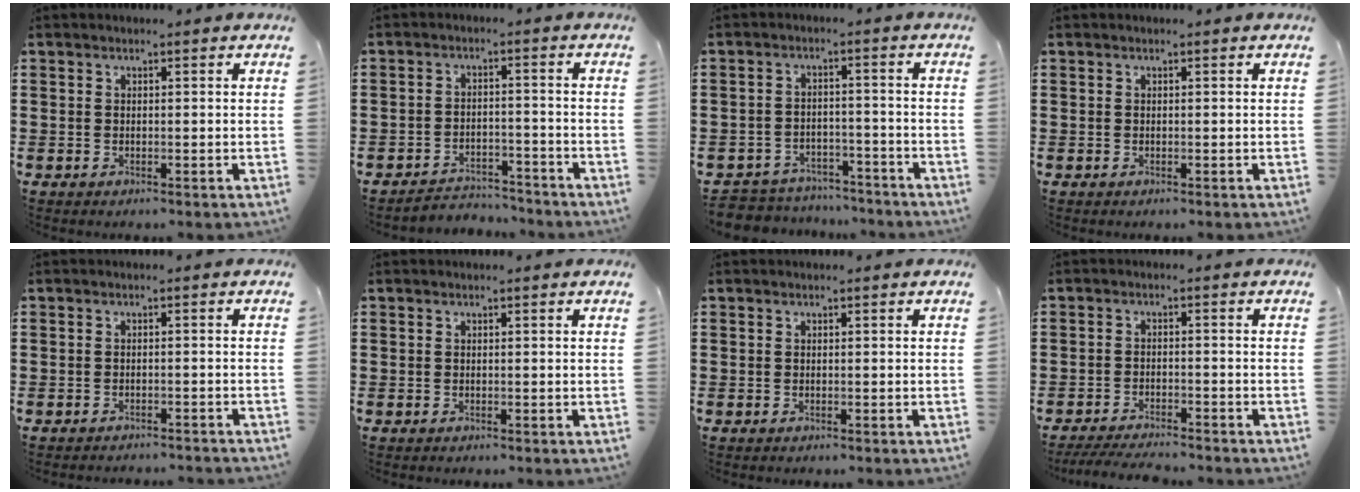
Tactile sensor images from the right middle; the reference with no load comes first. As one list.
[{"total": 3.5, "force": [-3.5, 0.6, -0.1], "torque": [-0.006, 0.002, -0.076]}, {"total": 4.5, "force": [-4.4, 0.8, -0.2], "torque": [-0.010, 0.004, -0.097]}, {"total": 0.0}, {"total": 1.2, "force": [-1.2, -0.1, 0.0], "torque": [-0.004, 0.003, -0.026]}, {"total": 0.0}, {"total": 0.0}, {"total": 3.5, "force": [-3.4, 0.1, 0.9], "torque": [-0.023, -0.003, -0.070]}]